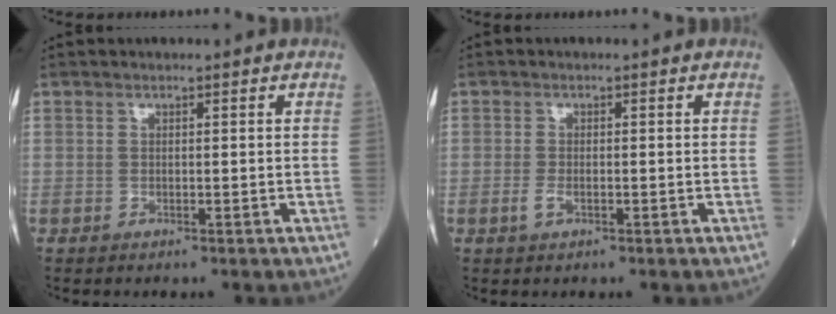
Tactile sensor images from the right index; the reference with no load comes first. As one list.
[{"total": 1.7, "force": [-0.6, 0.7, 1.5], "torque": [-0.031, 0.000, -0.011]}]